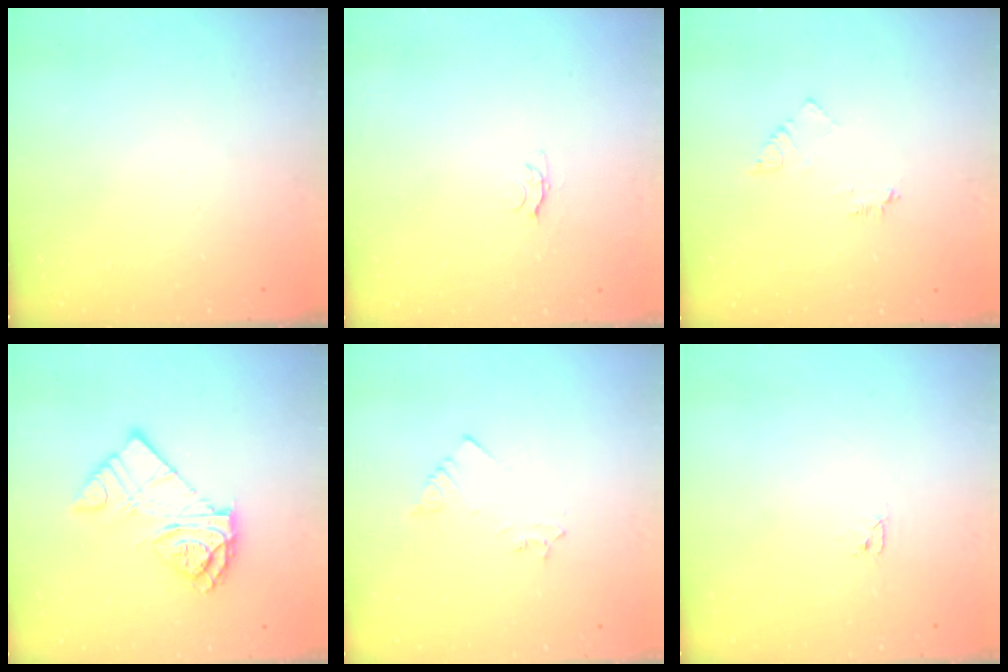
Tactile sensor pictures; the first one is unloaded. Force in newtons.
{"total": 3.3, "press": 3.2, "slide": 0.5}
{"total": 3.9, "press": 3.8, "slide": 0.4}
{"total": 12.9, "press": 12.9, "slide": 0.7}
{"total": 2.5, "press": 2.5, "slide": 0.3}
{"total": 2.6, "press": 2.6, "slide": 0.3}